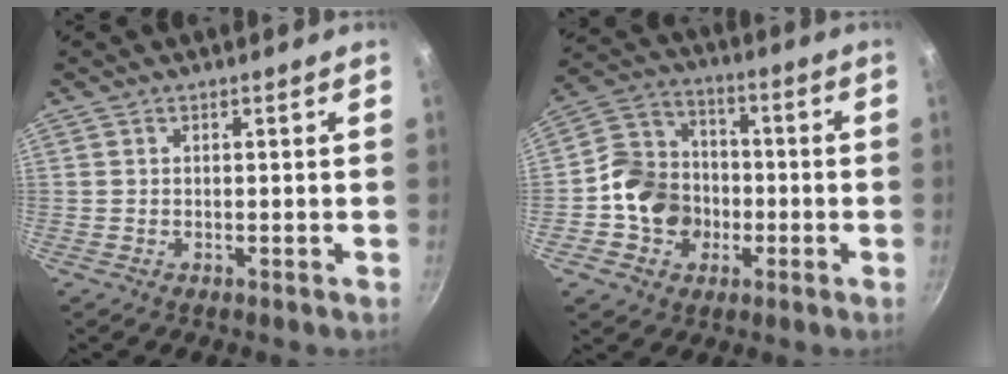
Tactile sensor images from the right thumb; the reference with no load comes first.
{"total": 12.6, "force": [-2.5, 11.0, 5.6], "torque": [-0.073, 0.035, -0.058]}